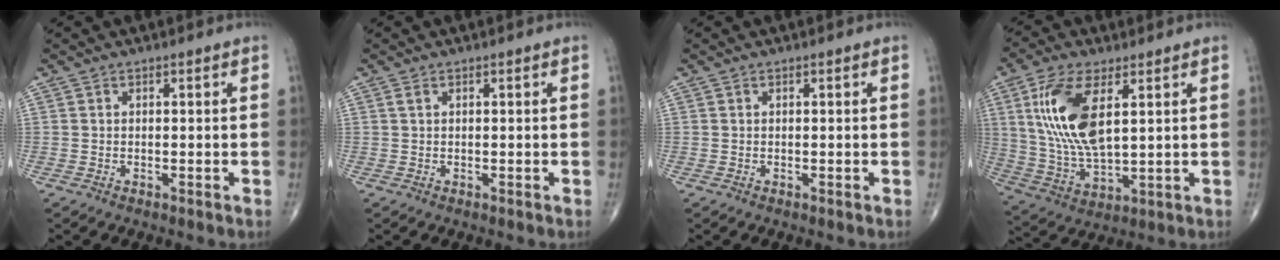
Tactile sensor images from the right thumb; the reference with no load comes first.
{"total": 0.6, "force": [0.3, 0.3, 0.5], "torque": [-0.011, 0.005, 0.006]}
{"total": 0.0}
{"total": 15.1, "force": [4.5, 6.6, 12.8], "torque": [-0.266, -0.016, 0.096]}